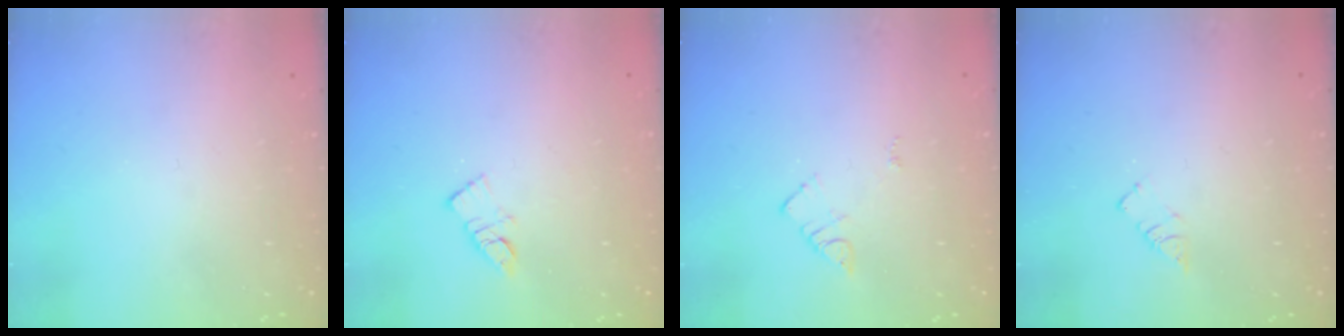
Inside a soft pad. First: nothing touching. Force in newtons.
{"total": 5.7, "press": 5.7, "slide": 0.2}
{"total": 3.7, "press": 3.7, "slide": 0.3}
{"total": 2.6, "press": 2.6, "slide": 0.3}